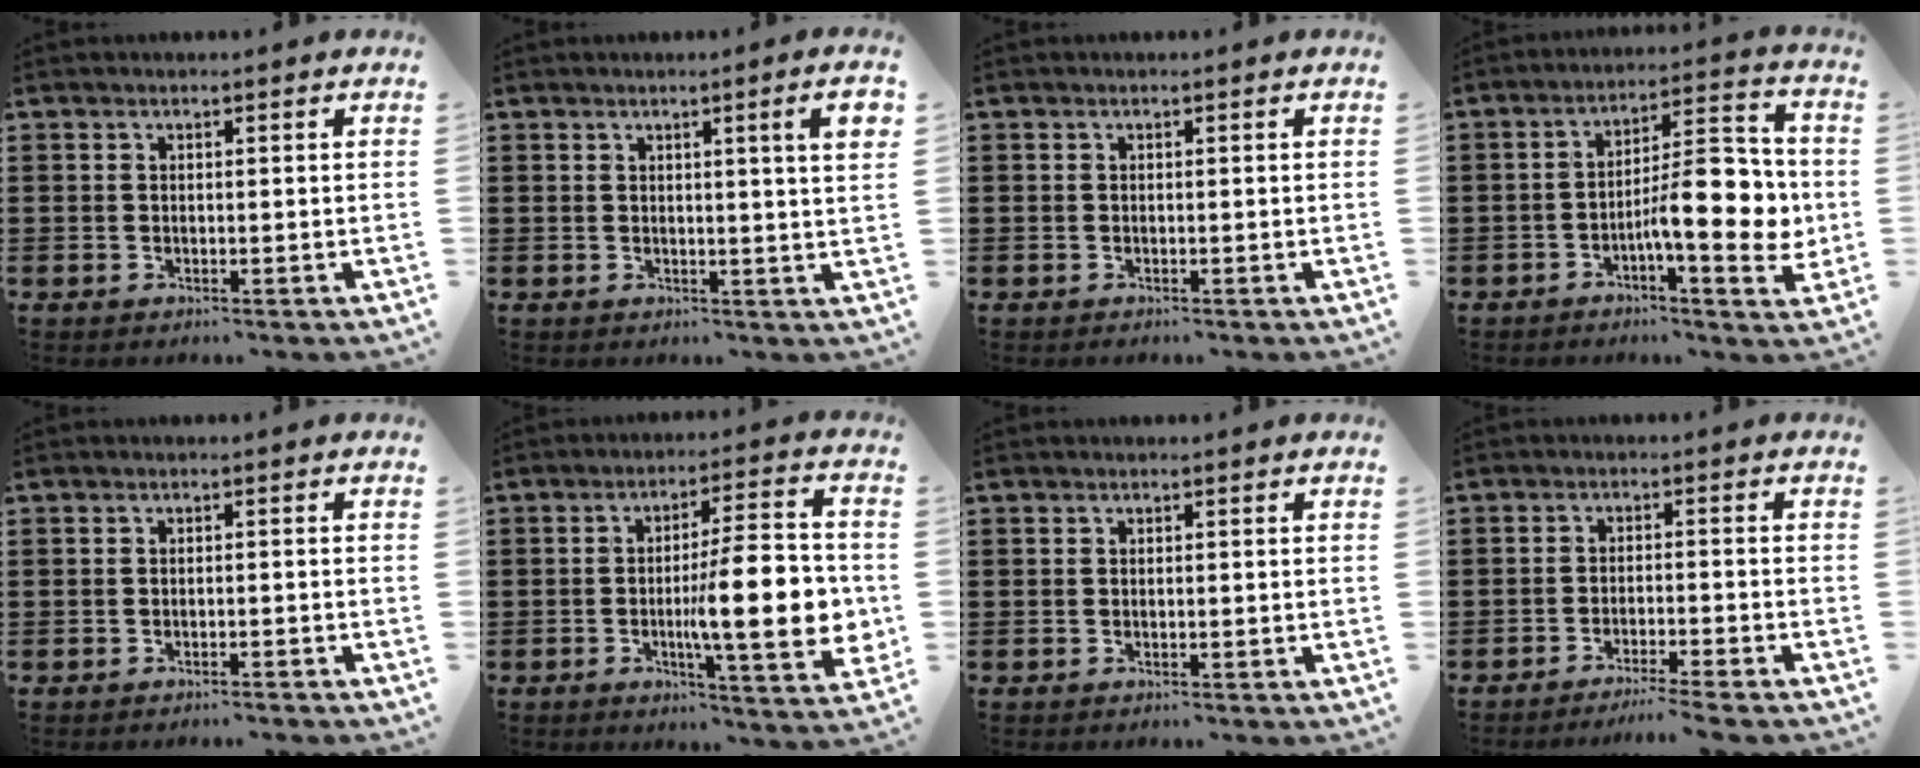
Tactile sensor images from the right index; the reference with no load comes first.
{"total": 4.1, "force": [1.6, -0.2, 3.7], "torque": [-0.064, -0.007, 0.022]}
{"total": 0.0}
{"total": 11.9, "force": [-1.9, 3.8, 11.1], "torque": [-0.146, -0.006, -0.035]}
{"total": 0.9, "force": [-0.9, 0.0, 0.1], "torque": [-0.004, 0.000, -0.019]}
{"total": 13.8, "force": [-1.8, 3.2, 13.3], "torque": [-0.187, -0.016, -0.036]}
{"total": 0.0}
{"total": 3.0, "force": [-2.8, -0.6, 0.9], "torque": [-0.017, -0.004, -0.057]}